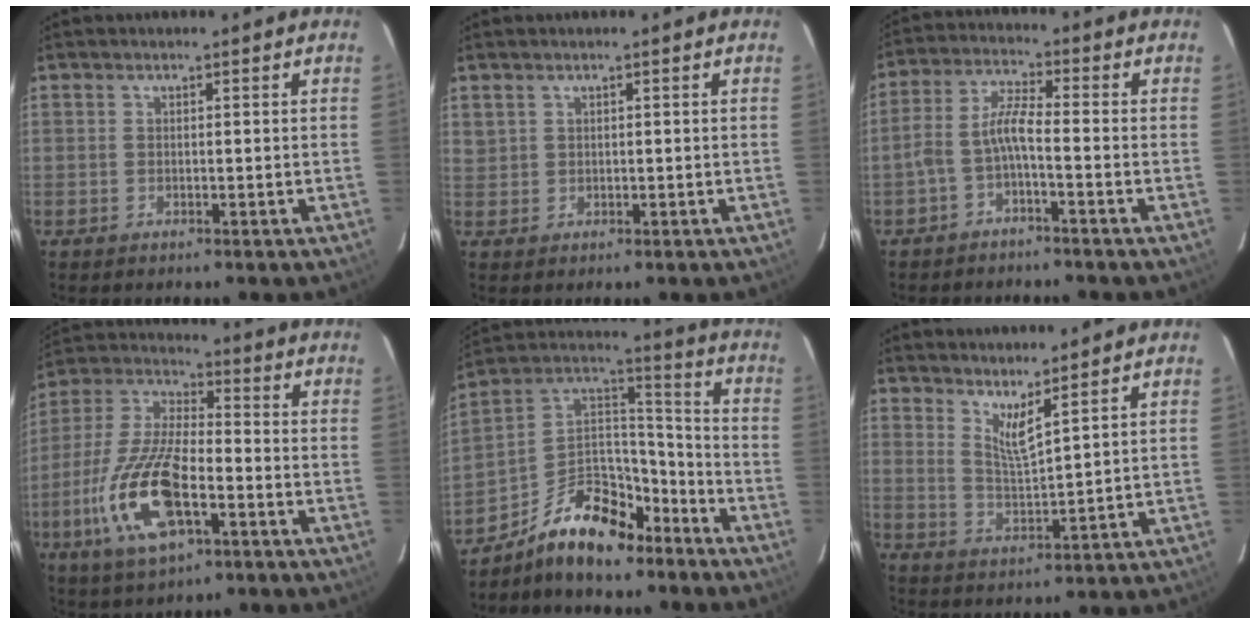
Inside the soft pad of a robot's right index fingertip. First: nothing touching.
{"total": 5.3, "force": [2.9, 4.4, 0.9], "torque": [-0.018, 0.016, 0.071]}
{"total": 5.1, "force": [-2.4, 0.9, 4.4], "torque": [-0.108, 0.016, -0.046]}
{"total": 17.9, "force": [-6.5, 7.1, 15.0], "torque": [-0.331, -0.013, -0.125]}
{"total": 16.5, "force": [-11.3, 8.3, 8.7], "torque": [-0.174, 0.050, -0.184]}
{"total": 5.1, "force": [4.1, 0.0, 3.1], "torque": [-0.057, -0.015, 0.073]}